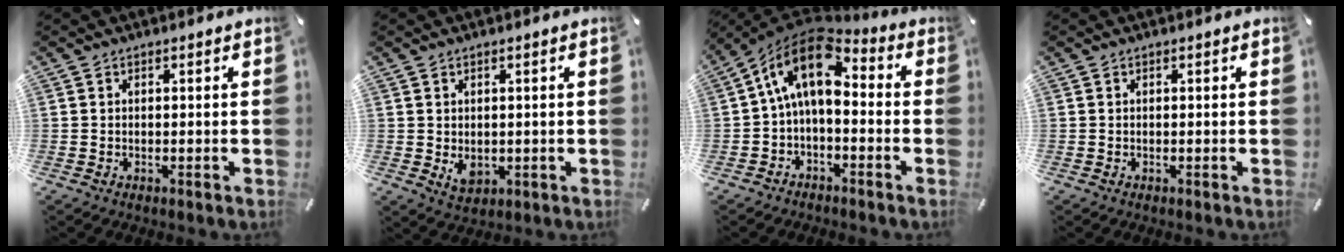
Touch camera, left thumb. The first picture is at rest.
{"total": 3.5, "force": [0.0, 2.9, 2.0], "torque": [-0.025, -0.005, 0.000]}
{"total": 13.4, "force": [2.4, 8.0, 10.5], "torque": [-0.201, -0.008, 0.038]}
{"total": 0.0}